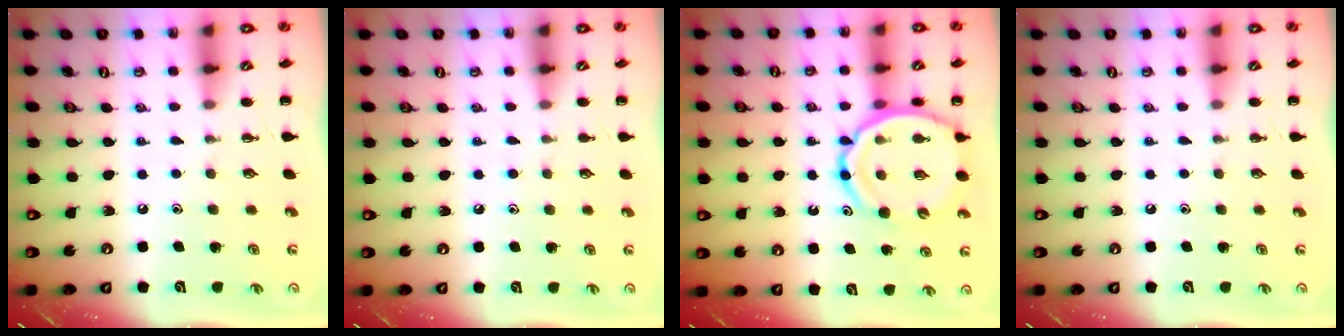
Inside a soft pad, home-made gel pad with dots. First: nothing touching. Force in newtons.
{"total": 5.1, "press": 4.8, "slide": 1.8}
{"total": 14.4, "press": 14.0, "slide": 3.5}
{"total": 0.0}